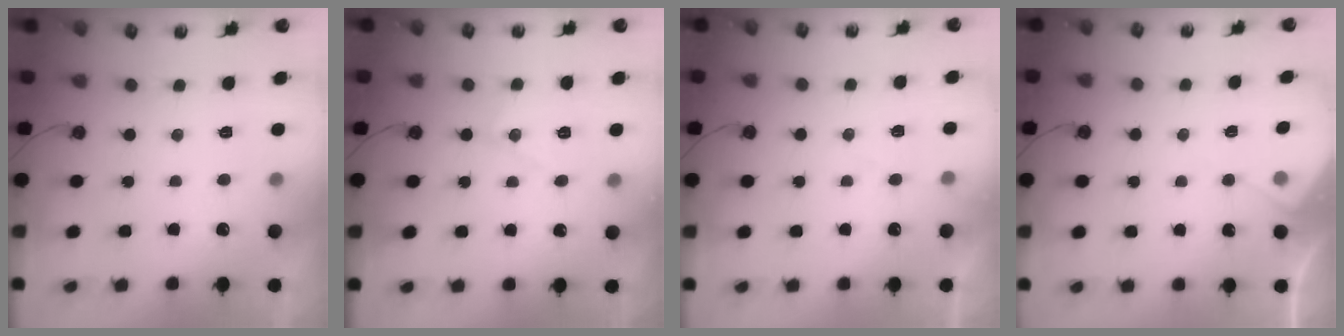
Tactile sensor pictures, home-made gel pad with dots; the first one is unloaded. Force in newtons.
{"total": 7.4, "press": 7.4, "slide": 0.6}
{"total": 4.7, "press": 4.7, "slide": 0.7}
{"total": 4.0, "press": 4.0, "slide": 0.4}